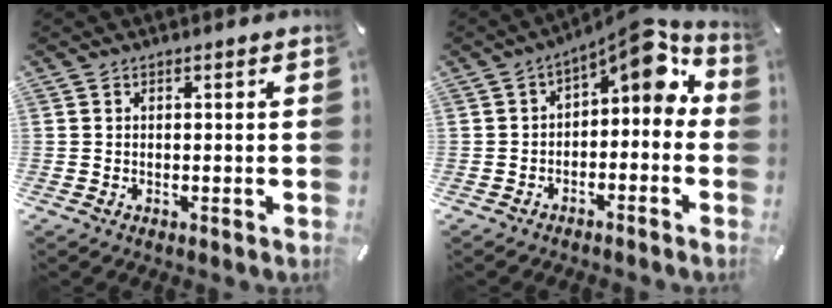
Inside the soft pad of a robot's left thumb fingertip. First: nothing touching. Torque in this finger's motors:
{"motor_torque": [0.36, 0.64, 0.06, 0.00, 0.11]}